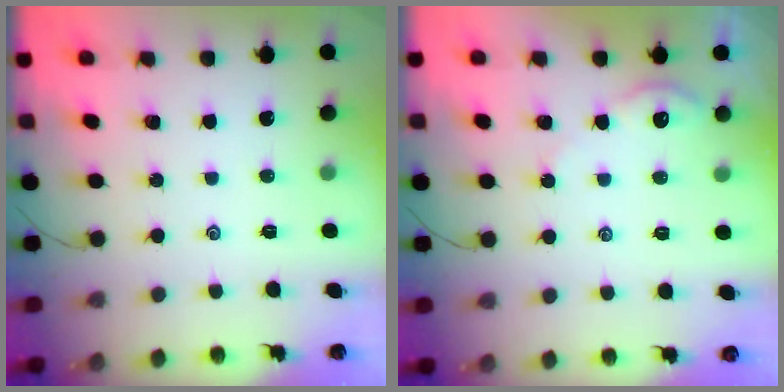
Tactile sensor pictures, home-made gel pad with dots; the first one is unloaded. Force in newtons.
{"total": 2.4, "press": 2.4, "slide": 0.3}